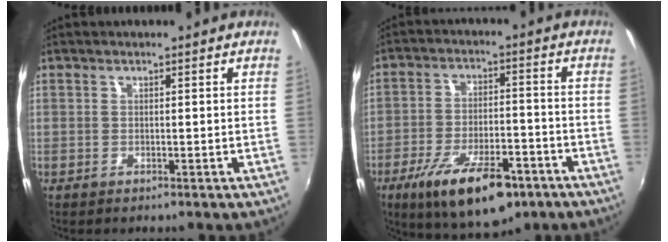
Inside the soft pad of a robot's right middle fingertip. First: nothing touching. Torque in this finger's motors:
{"motor_torque": [1.53, -0.61, 0.89, 0.21]}